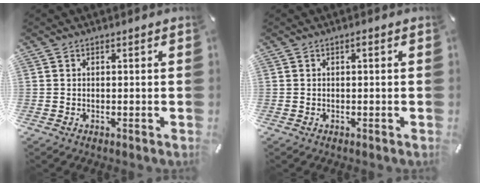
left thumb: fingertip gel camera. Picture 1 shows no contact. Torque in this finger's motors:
{"motor_torque": [-0.06, 0.16, 0.04, -0.40, 0.06]}